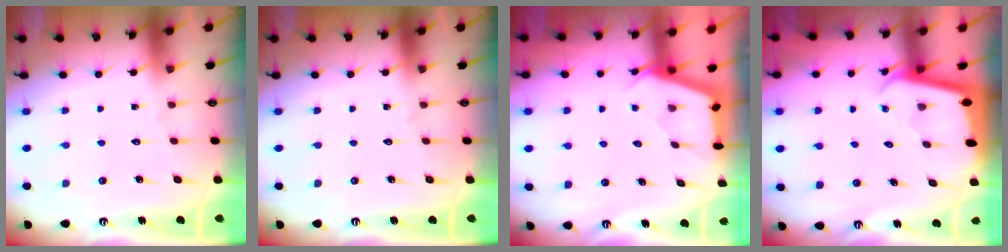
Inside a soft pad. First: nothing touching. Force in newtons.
{"total": 0.0}
{"total": 2.8, "press": 2.8, "slide": 0.3}
{"total": 2.7, "press": 2.7, "slide": 0.2}